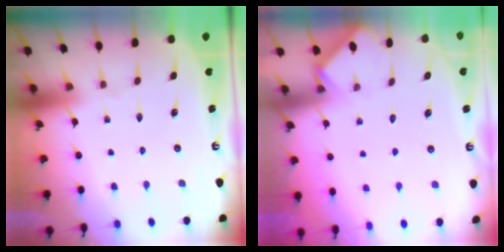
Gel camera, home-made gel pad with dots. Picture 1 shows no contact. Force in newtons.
{"total": 2.5, "press": 2.5, "slide": 0.4}